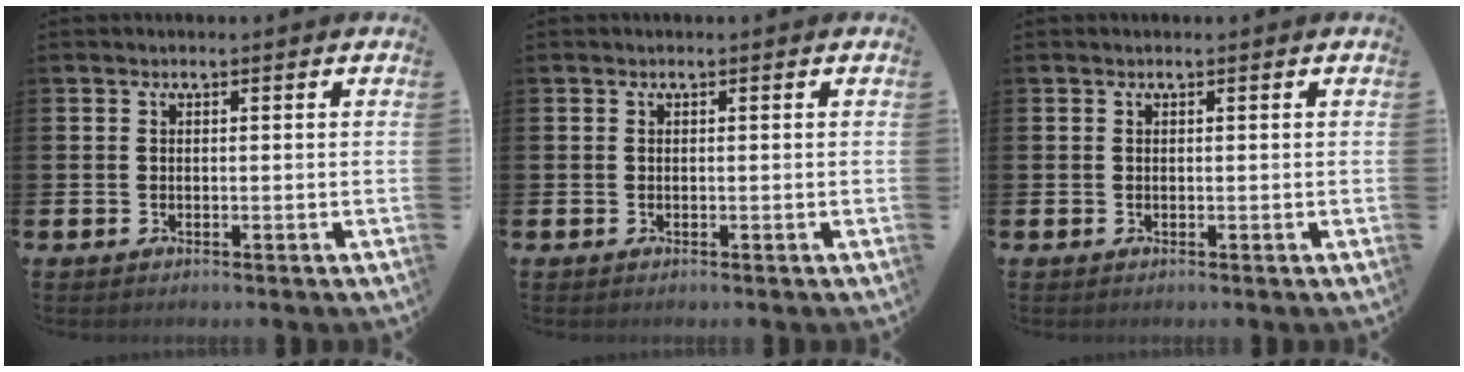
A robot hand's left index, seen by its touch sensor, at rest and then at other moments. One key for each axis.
{"total": 0.0}
{"total": 0.0}